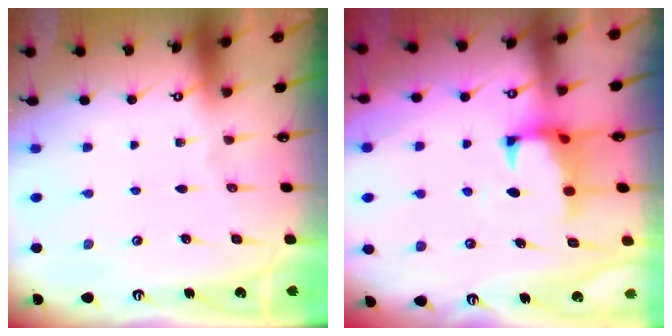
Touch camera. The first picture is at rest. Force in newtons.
{"total": 1.2, "press": 0.8, "slide": 1.0}